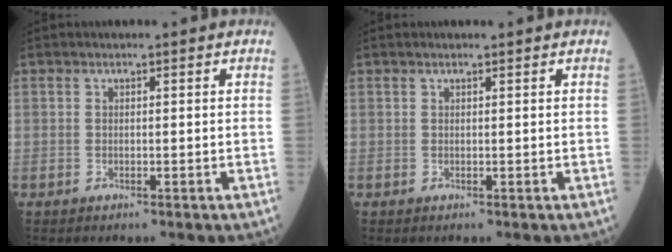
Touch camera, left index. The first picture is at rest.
{"total": 0.7, "force": [0.6, 0.0, 0.4], "torque": [-0.009, 0.008, 0.011]}